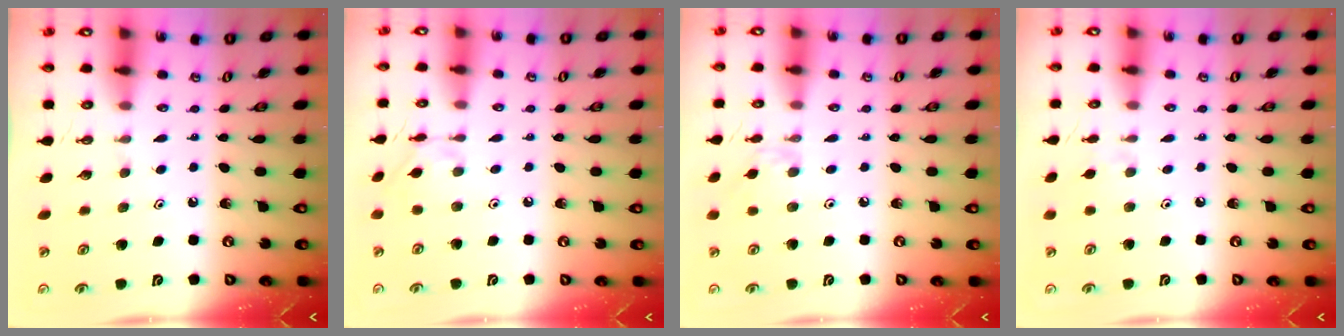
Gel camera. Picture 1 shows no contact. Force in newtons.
{"total": 2.6, "press": 2.6, "slide": 0.3}
{"total": 3.6, "press": 3.5, "slide": 0.6}
{"total": 1.9, "press": 1.9, "slide": 0.4}